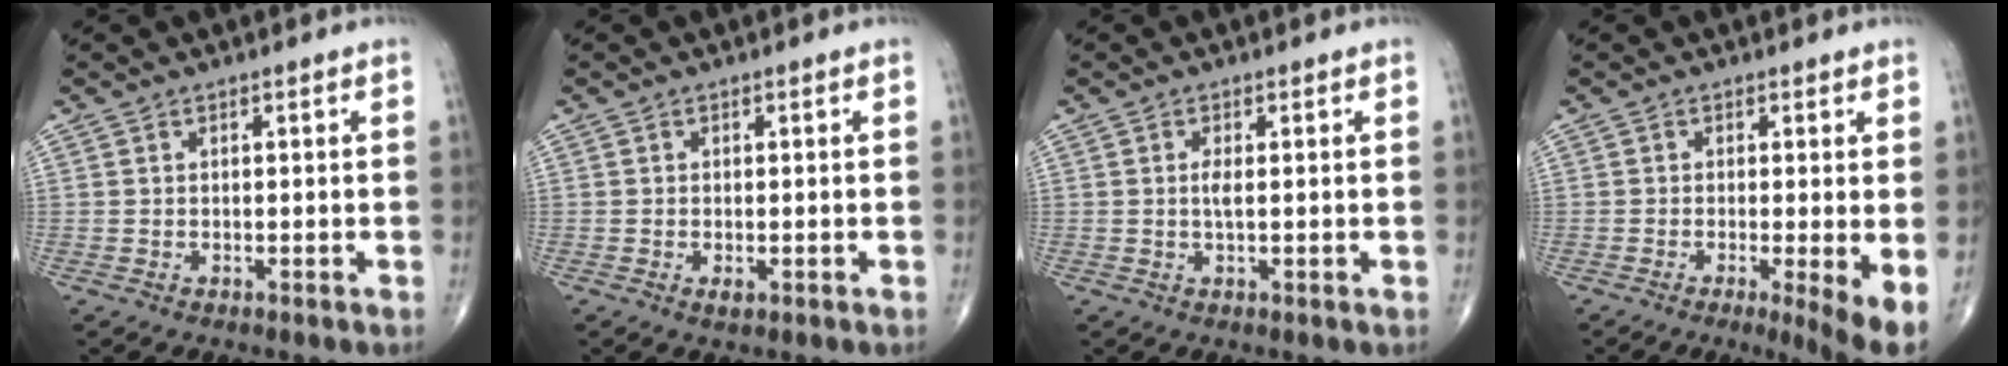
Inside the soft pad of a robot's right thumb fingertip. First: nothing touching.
{"total": 1.2, "force": [-0.5, 0.5, 1.0], "torque": [-0.016, -0.004, -0.008]}
{"total": 1.7, "force": [0.1, 0.3, 1.7], "torque": [-0.037, -0.003, 0.002]}
{"total": 5.8, "force": [-1.3, 0.7, 5.6], "torque": [-0.090, -0.020, -0.027]}